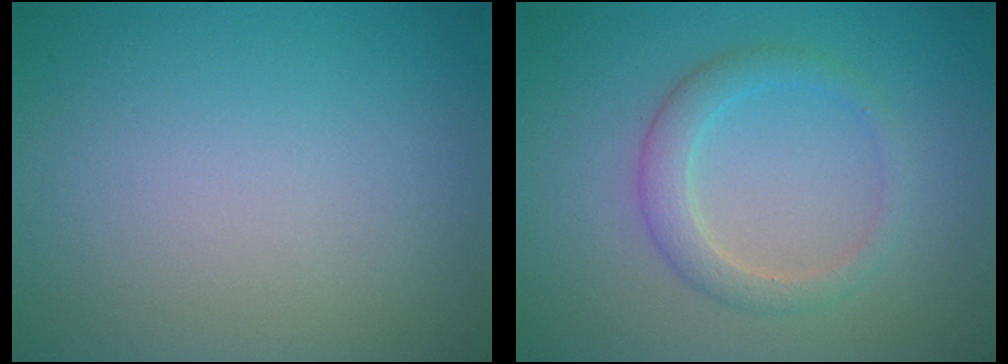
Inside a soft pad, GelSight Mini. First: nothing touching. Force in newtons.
{"total": 2.6, "press": 2.6, "slide": 0.2}